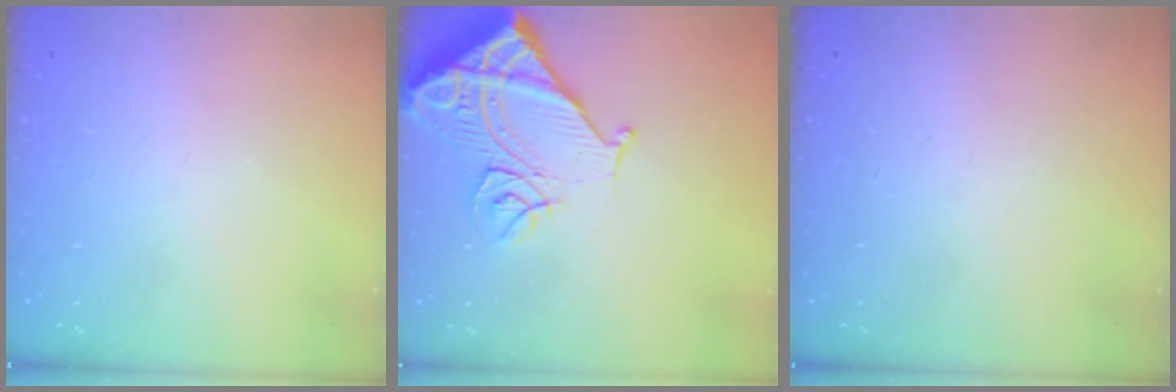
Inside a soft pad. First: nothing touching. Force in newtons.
{"total": 15.0, "press": 14.9, "slide": 1.9}
{"total": 0.0}